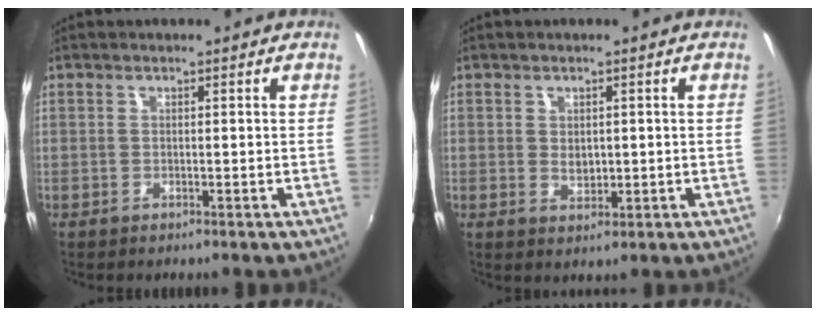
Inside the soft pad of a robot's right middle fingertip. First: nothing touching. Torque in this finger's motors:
{"motor_torque": [0.42, -0.32, 0.14, 0.02]}